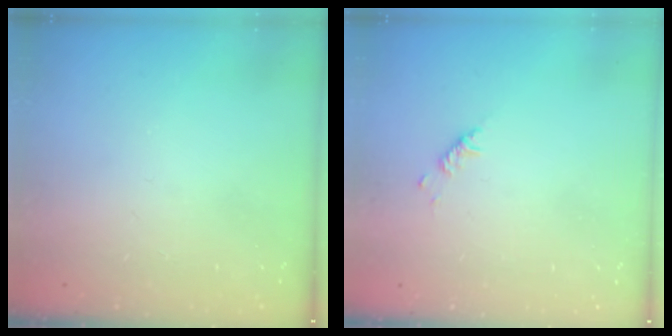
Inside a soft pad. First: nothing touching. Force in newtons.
{"total": 2.9, "press": 2.9, "slide": 0.6}